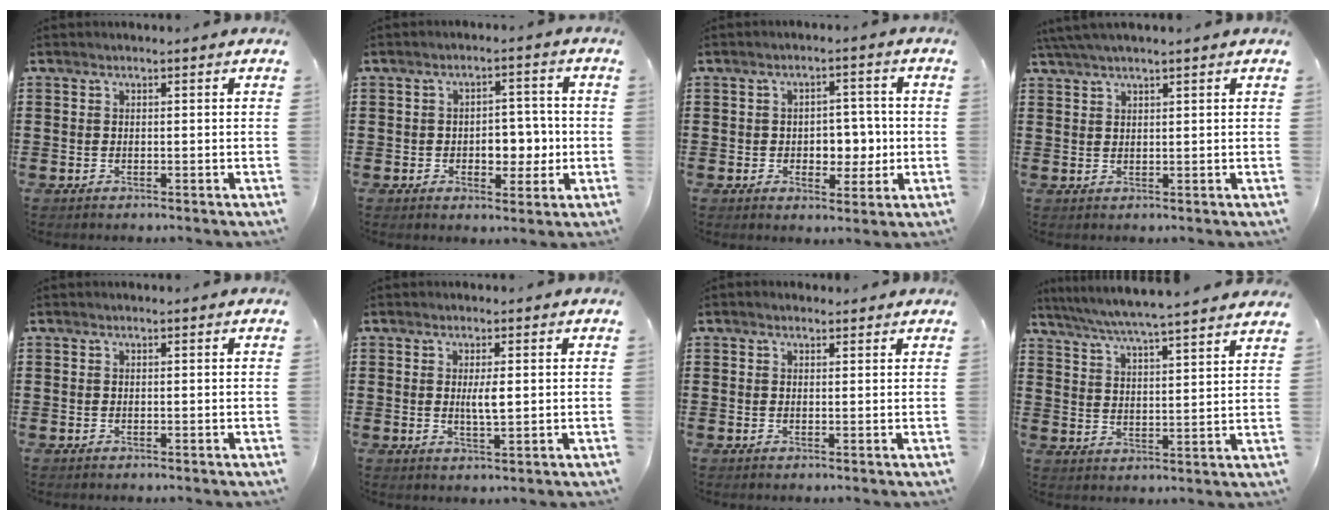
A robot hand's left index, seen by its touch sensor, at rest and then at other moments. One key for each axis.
{"total": 5.4, "fx": -0.9, "fy": 3.5, "fz": 4.0, "tx": -0.063, "ty": 0.001, "tz": -0.023}
{"total": 4.9, "fx": -0.5, "fy": 3.6, "fz": 3.2, "tx": -0.056, "ty": 0.003, "tz": -0.018}
{"total": 2.7, "fx": 2.1, "fy": -0.1, "fz": 1.6, "tx": -0.034, "ty": 0.001, "tz": 0.041}
{"total": 0.0}
{"total": 3.3, "fx": 0.4, "fy": 0.7, "fz": 3.2, "tx": -0.062, "ty": 0.000, "tz": 0.004}
{"total": 0.9, "fx": 0.7, "fy": 0.5, "fz": 0.2, "tx": -0.005, "ty": 0.004, "tz": 0.013}
{"total": 5.3, "fx": 5.0, "fy": -0.9, "fz": 1.8, "tx": -0.056, "ty": -0.038, "tz": 0.082}